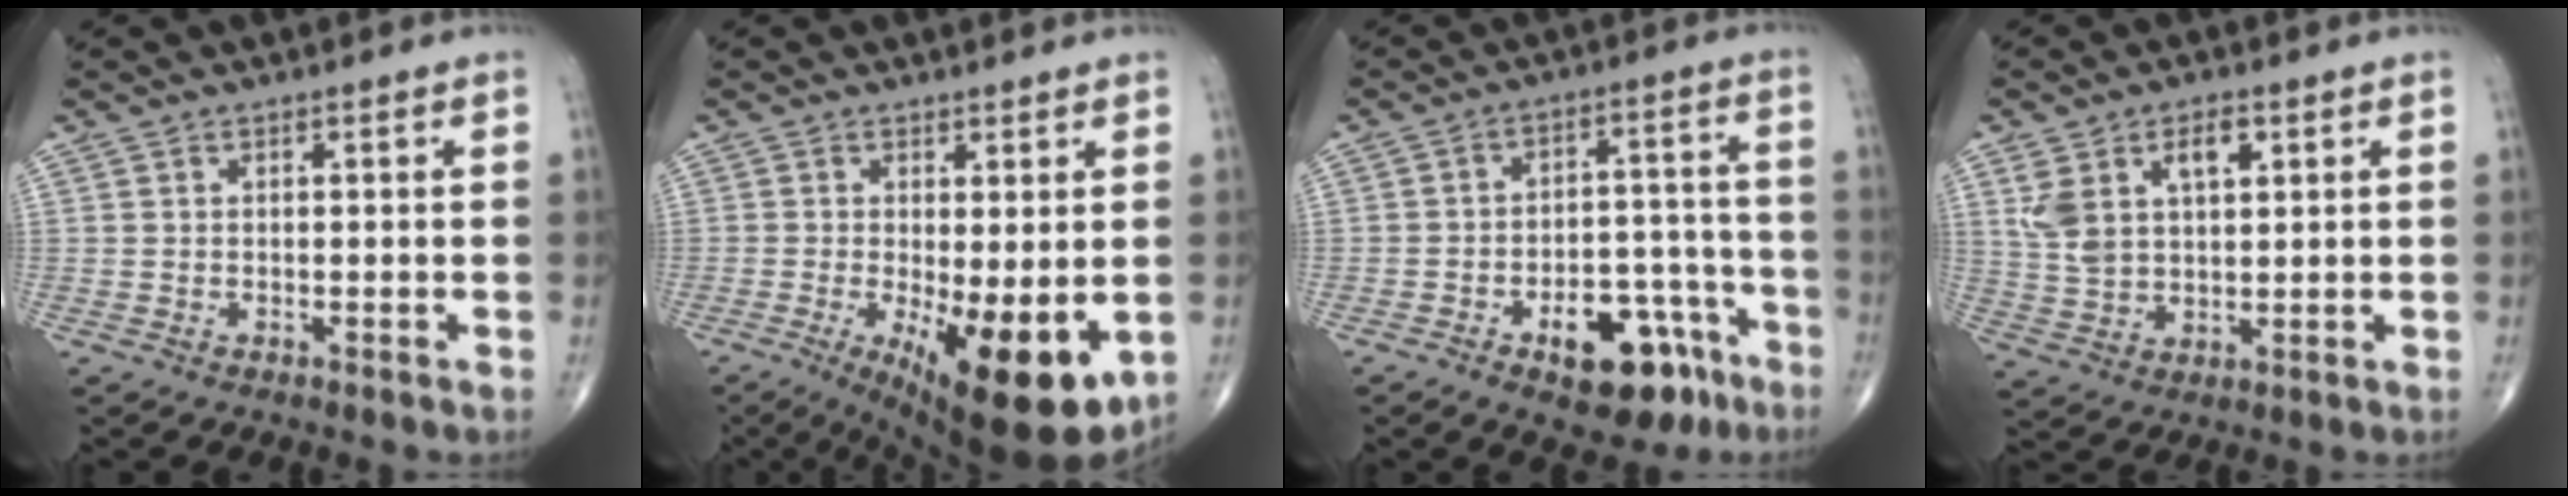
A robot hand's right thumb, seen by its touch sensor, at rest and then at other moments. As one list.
[{"total": 14.4, "force": [-3.6, 4.9, 13.1], "torque": [-0.176, -0.027, -0.038]}, {"total": 14.0, "force": [-7.8, 7.1, 9.2], "torque": [-0.095, 0.064, -0.105]}, {"total": 9.5, "force": [3.7, 5.3, 6.9], "torque": [-0.122, -0.004, 0.076]}]